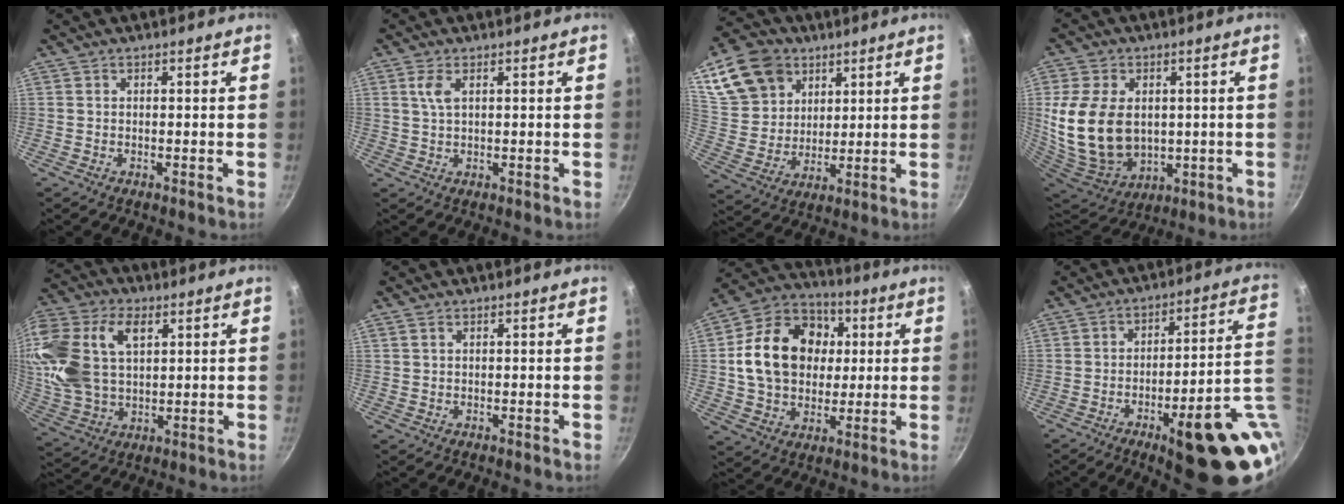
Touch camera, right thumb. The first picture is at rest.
{"total": 3.1, "force": [1.2, 1.3, 2.5], "torque": [-0.052, -0.004, 0.024]}
{"total": 17.1, "force": [8.5, 12.8, 7.4], "torque": [-0.132, -0.018, 0.168]}
{"total": 20.3, "force": [1.5, 14.6, 14.0], "torque": [-0.270, -0.014, 0.053]}
{"total": 22.4, "force": [7.0, 14.4, 15.6], "torque": [-0.341, 0.008, 0.135]}
{"total": 0.8, "force": [0.4, 0.4, 0.5], "torque": [-0.008, 0.000, 0.009]}
{"total": 19.8, "force": [2.8, 15.4, 12.1], "torque": [-0.178, 0.021, 0.045]}
{"total": 21.3, "force": [-5.5, 6.0, 19.7], "torque": [-0.215, 0.016, -0.064]}